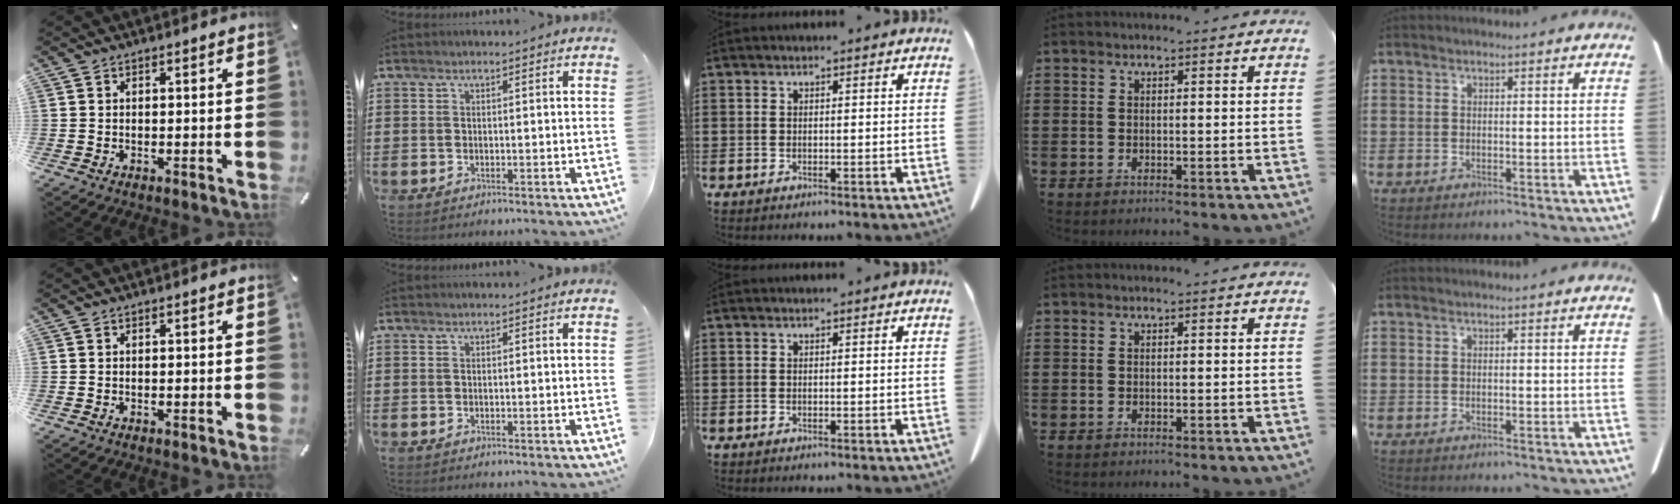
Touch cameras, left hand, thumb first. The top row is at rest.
{}